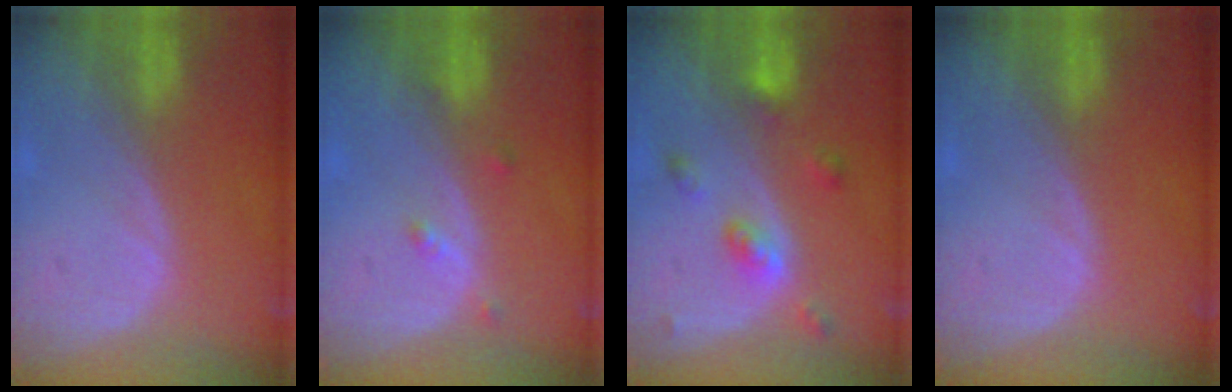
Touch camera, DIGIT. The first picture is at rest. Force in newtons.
{"total": 1.9, "press": 1.5, "slide": 1.0}
{"total": 5.2, "press": 4.5, "slide": 2.6}
{"total": 0.0}